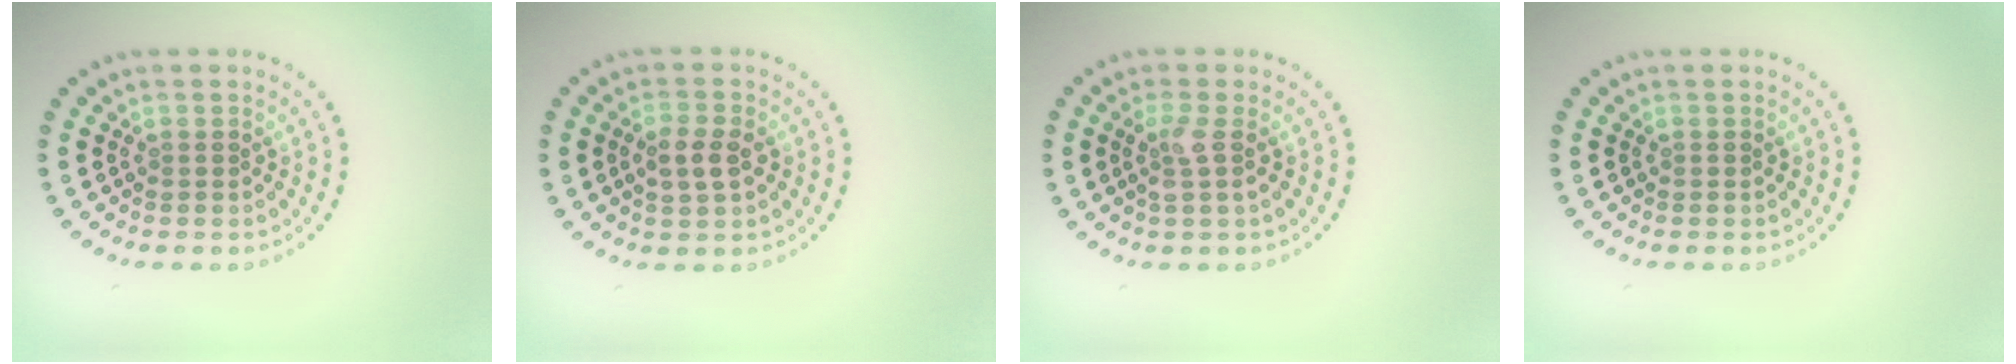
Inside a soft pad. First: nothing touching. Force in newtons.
{"total": 2.6, "press": 2.6, "slide": 0.2}
{"total": 1.8, "press": 1.4, "slide": 1.1}
{"total": 0.0}